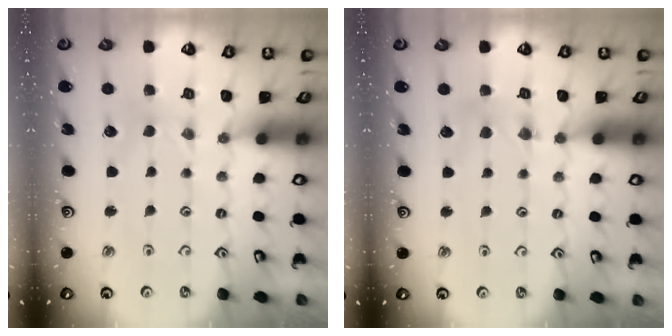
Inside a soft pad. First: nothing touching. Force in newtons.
{"total": 4.8, "press": 4.8, "slide": 0.5}